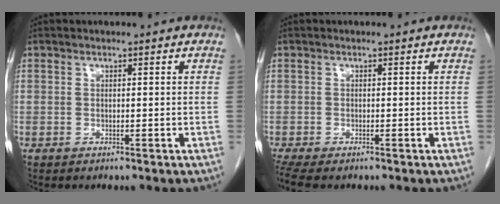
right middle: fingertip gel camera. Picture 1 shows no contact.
{"total": 4.7, "force": [-3.8, 1.2, 2.6], "torque": [-0.049, -0.012, -0.063]}